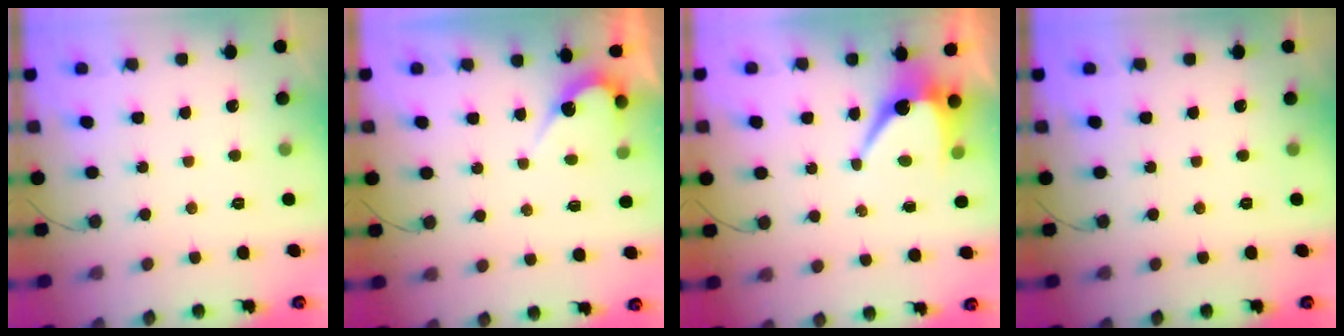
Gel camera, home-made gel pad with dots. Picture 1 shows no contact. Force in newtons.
{"total": 5.0, "press": 5.0, "slide": 0.3}
{"total": 6.9, "press": 6.9, "slide": 0.2}
{"total": 0.0}